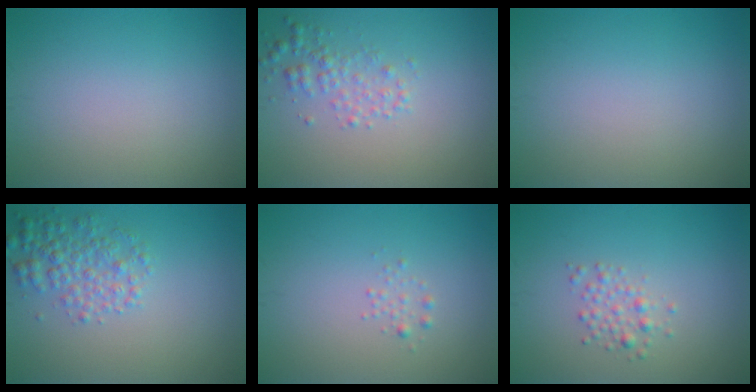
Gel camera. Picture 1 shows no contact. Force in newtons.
{"total": 2.1, "press": 2.1, "slide": 0.1}
{"total": 0.0}
{"total": 3.2, "press": 3.2, "slide": 0.1}
{"total": 0.8, "press": 0.8, "slide": 0.0}
{"total": 1.7, "press": 1.7, "slide": 0.0}